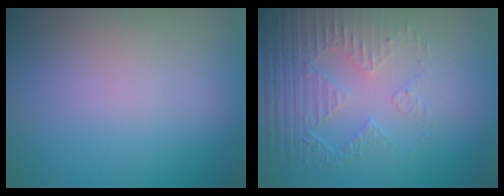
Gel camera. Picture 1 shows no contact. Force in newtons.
{"total": 4.2, "press": 3.2, "slide": 2.6}